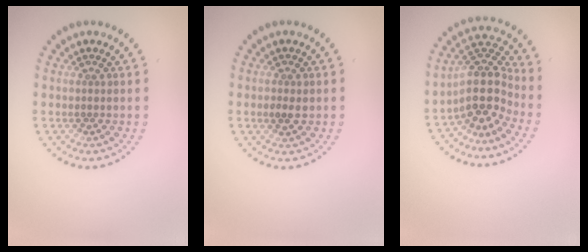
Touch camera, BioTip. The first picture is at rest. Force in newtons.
{"total": 1.4, "press": 1.4, "slide": 0.1}
{"total": 4.8, "press": 3.9, "slide": 2.9}